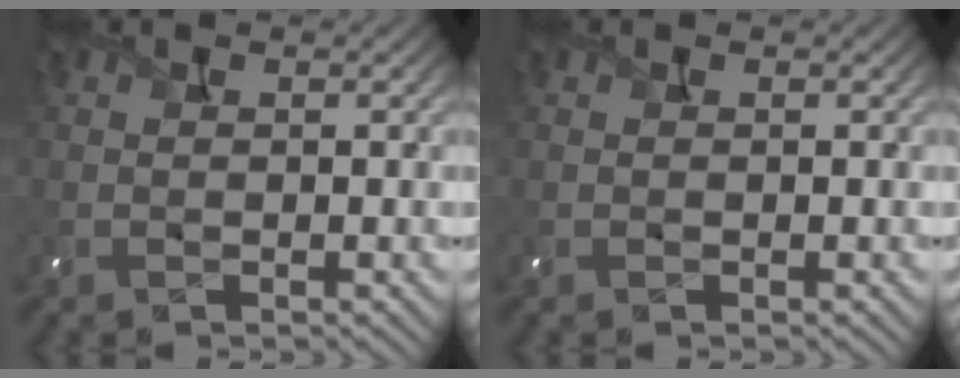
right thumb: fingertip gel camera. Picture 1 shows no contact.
{"total": 0.0}